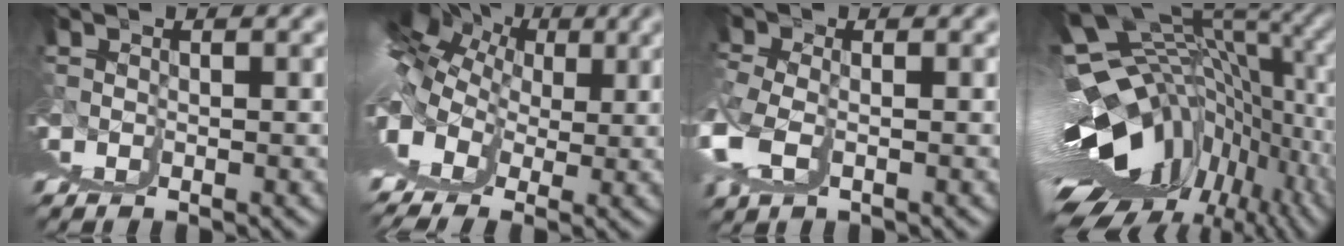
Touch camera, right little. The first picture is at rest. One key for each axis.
{"total": 7.9, "fx": 4.8, "fy": 2.1, "fz": 5.8, "tx": -0.091, "ty": 0.037, "tz": 0.074}
{"total": 2.3, "fx": 1.9, "fy": 1.0, "fz": 0.6, "tx": -0.015, "ty": 0.010, "tz": 0.030}
{"total": 17.0, "fx": 2.1, "fy": 5.8, "fz": 15.8, "tx": -0.179, "ty": 0.016, "tz": 0.048}